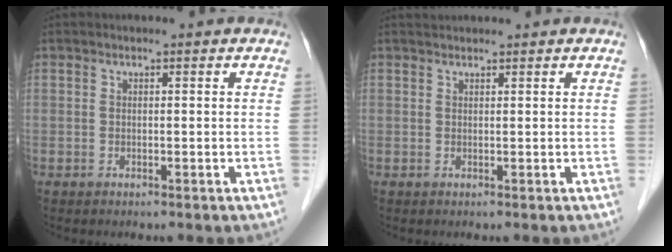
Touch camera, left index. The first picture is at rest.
{"total": 1.3, "force": [1.3, 0.0, 0.2], "torque": [-0.007, 0.018, 0.028]}